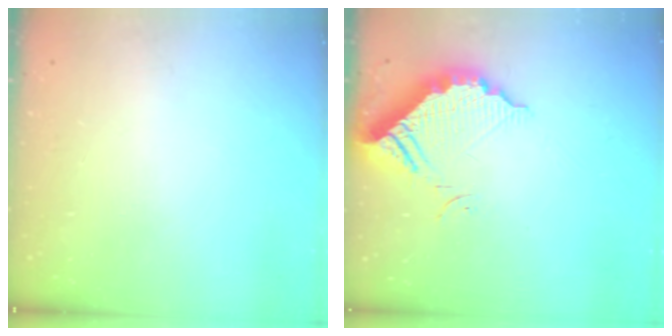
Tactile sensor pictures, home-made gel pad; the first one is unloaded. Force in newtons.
{"total": 11.0, "press": 11.0, "slide": 0.8}